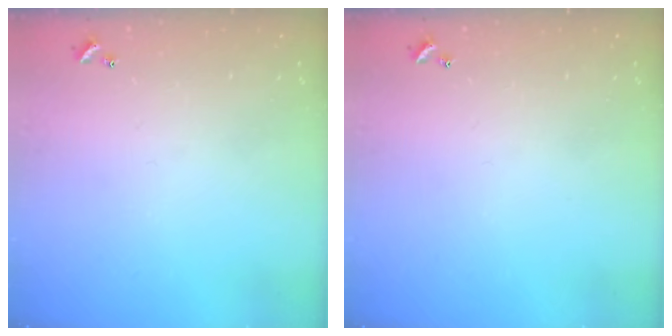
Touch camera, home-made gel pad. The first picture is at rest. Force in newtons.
{"total": 0.0}